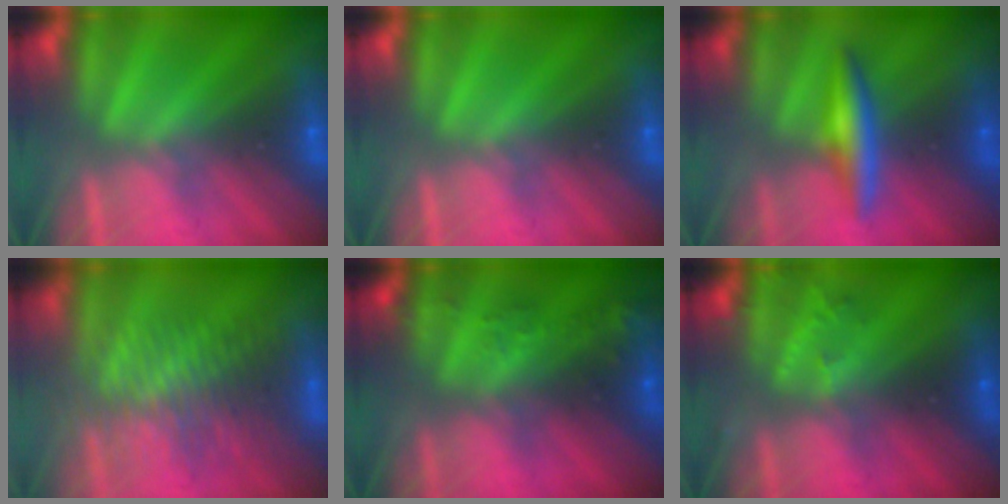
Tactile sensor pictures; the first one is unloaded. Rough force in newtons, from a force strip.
{"total": 0.0}
{"total": 2.7}
{"total": 3.5}
{"total": 6.1}
{"total": 2.8}